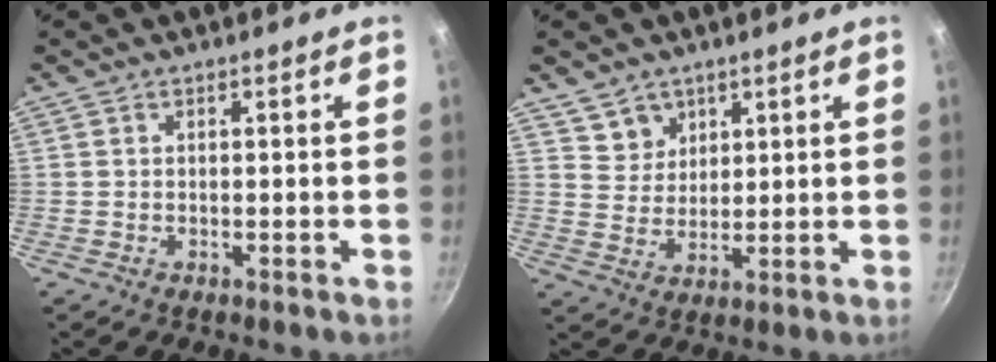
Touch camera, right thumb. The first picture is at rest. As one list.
[{"total": 5.0, "force": [3.2, 3.8, 0.8], "torque": [0.010, -0.011, 0.062]}]